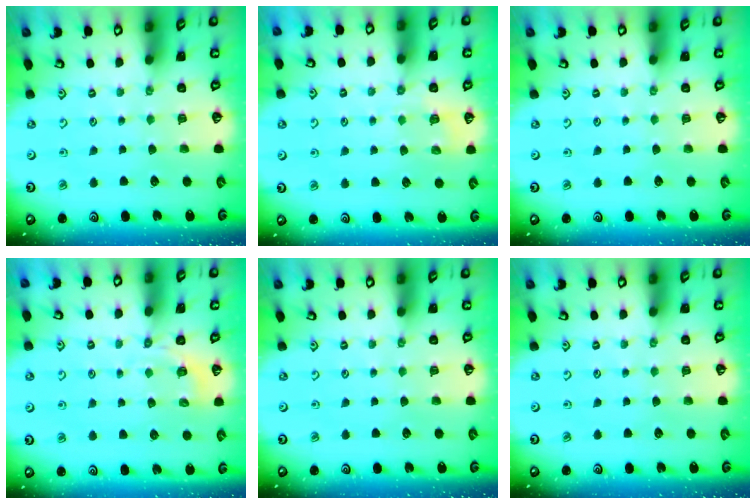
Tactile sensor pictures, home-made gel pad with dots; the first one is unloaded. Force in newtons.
{"total": 4.7, "press": 4.6, "slide": 1.2}
{"total": 0.0}
{"total": 2.3, "press": 1.4, "slide": 1.8}
{"total": 0.0}
{"total": 0.0}